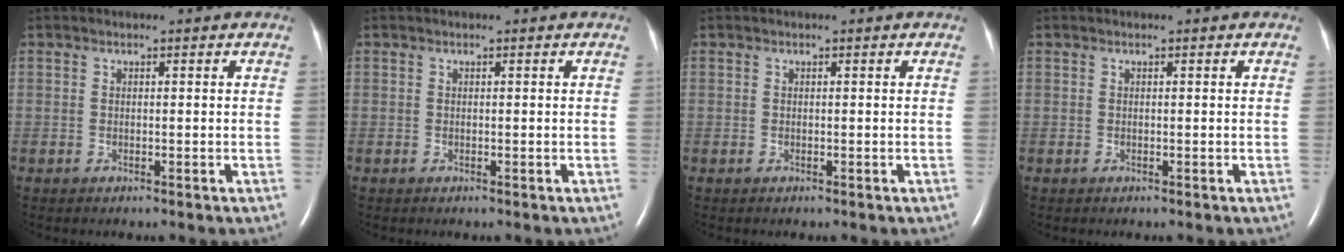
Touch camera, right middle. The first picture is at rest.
{"total": 0.0}
{"total": 0.0}
{"total": 0.0}